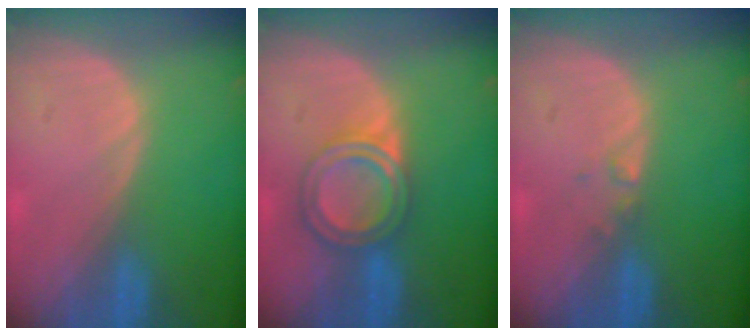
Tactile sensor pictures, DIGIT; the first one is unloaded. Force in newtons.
{"total": 6.1, "press": 5.5, "slide": 2.6}
{"total": 0.9, "press": 0.9, "slide": 0.1}